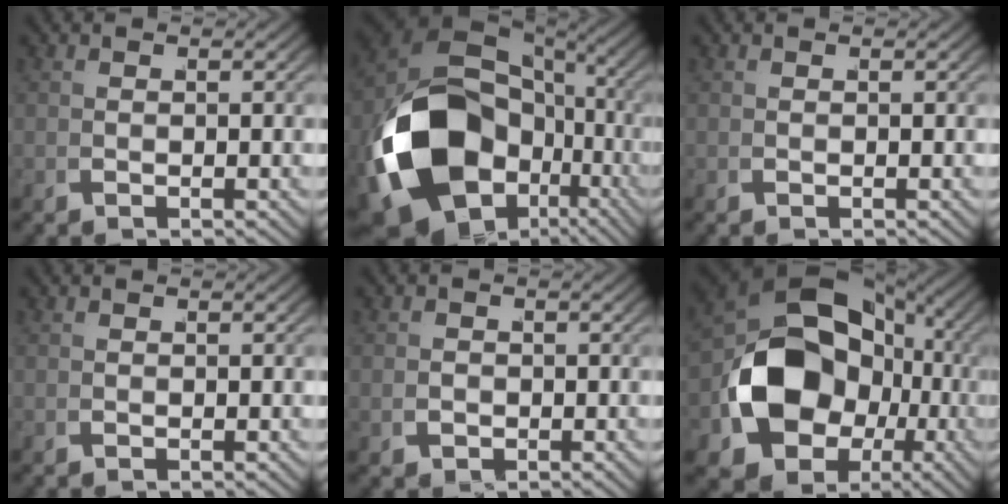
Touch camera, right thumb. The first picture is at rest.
{"total": 20.5, "force": [-2.7, 14.1, 14.7], "torque": [-0.335, -0.085, 0.001]}
{"total": 0.0}
{"total": 0.0}
{"total": 1.2, "force": [-0.3, 1.1, 0.2], "torque": [-0.007, -0.006, -0.001]}
{"total": 17.5, "force": [-1.9, 13.3, 11.3], "torque": [-0.243, -0.063, -0.007]}